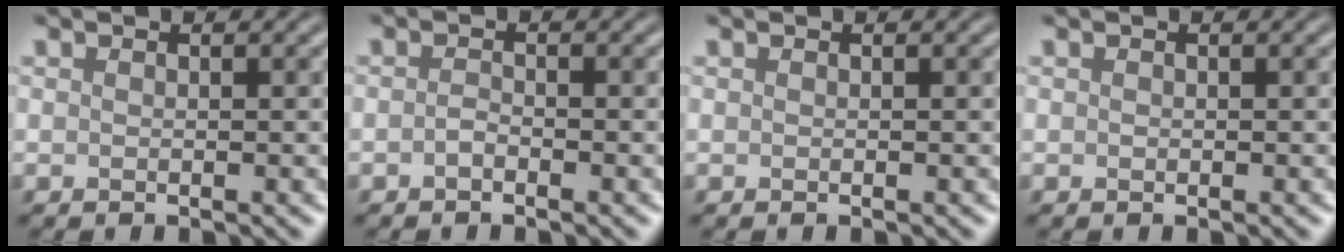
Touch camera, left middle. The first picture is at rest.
{"total": 0.8, "force": [-0.5, 0.3, 0.5], "torque": [-0.012, 0.002, -0.012]}
{"total": 0.0}
{"total": 0.0}